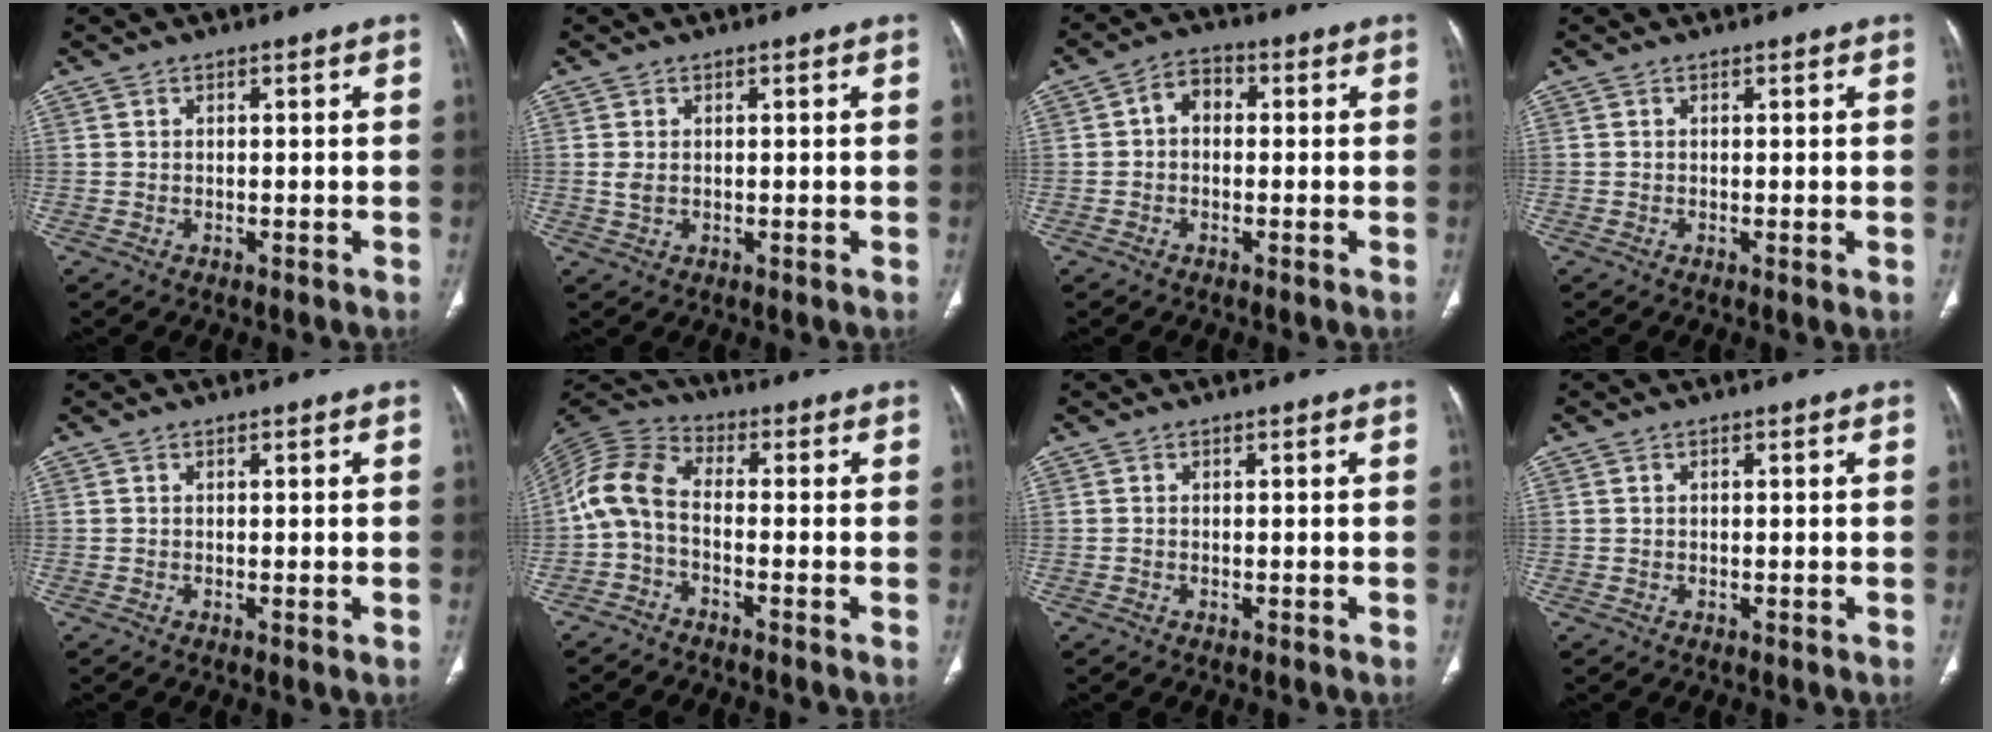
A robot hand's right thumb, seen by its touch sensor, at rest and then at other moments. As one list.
[{"total": 1.7, "force": [0.2, 1.0, 1.3], "torque": [-0.032, -0.003, 0.005]}, {"total": 4.5, "force": [0.2, 3.3, 3.0], "torque": [-0.034, 0.016, -0.009]}, {"total": 0.8, "force": [0.0, 0.1, 0.8], "torque": [-0.021, -0.005, -0.001]}, {"total": 0.6, "force": [0.0, 0.1, 0.6], "torque": [-0.017, -0.005, -0.001]}, {"total": 8.3, "force": [-1.9, 4.7, 6.6], "torque": [-0.136, 0.031, -0.056]}, {"total": 0.0}, {"total": 0.0}]